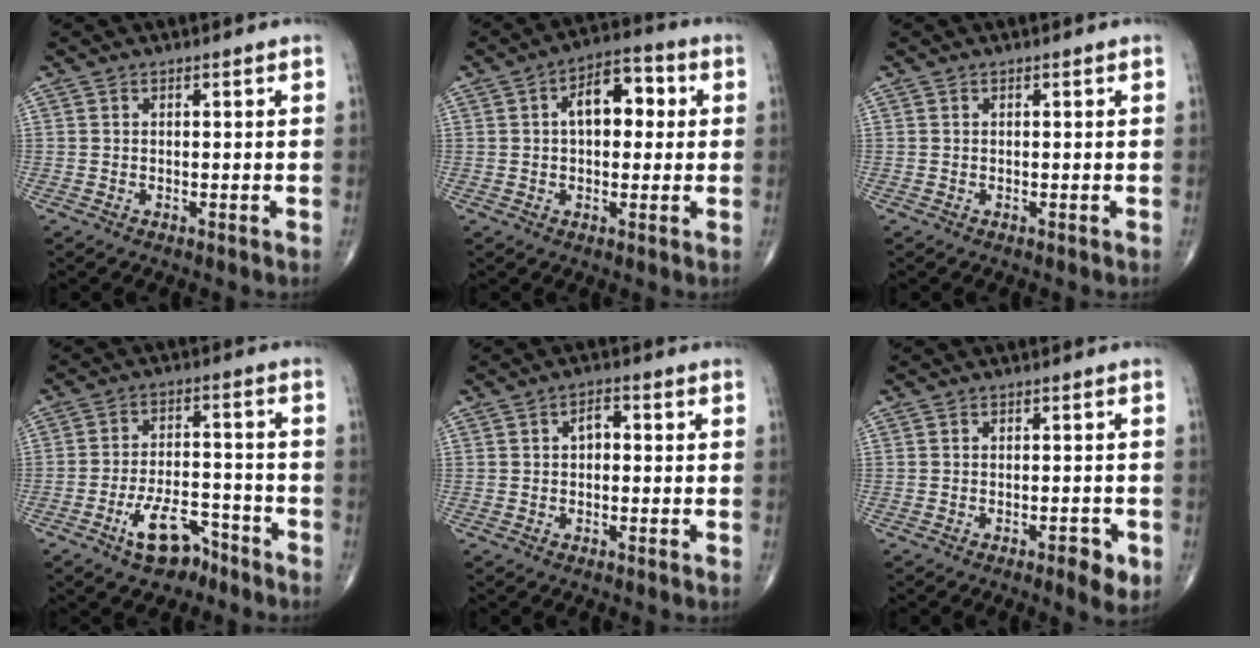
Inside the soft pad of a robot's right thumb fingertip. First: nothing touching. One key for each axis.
{"total": 9.4, "fx": 1.7, "fy": 5.4, "fz": 7.5, "tx": -0.087, "ty": 0.022, "tz": 0.017}
{"total": 0.0}
{"total": 9.0, "fx": -5.8, "fy": 4.4, "fz": 5.3, "tx": -0.078, "ty": 0.044, "tz": -0.098}
{"total": 2.9, "fx": 0.0, "fy": 1.8, "fz": 2.2, "tx": -0.022, "ty": 0.012, "tz": -0.007}
{"total": 4.1, "fx": -1.9, "fy": 1.3, "fz": 3.3, "tx": -0.040, "ty": 0.001, "tz": -0.025}